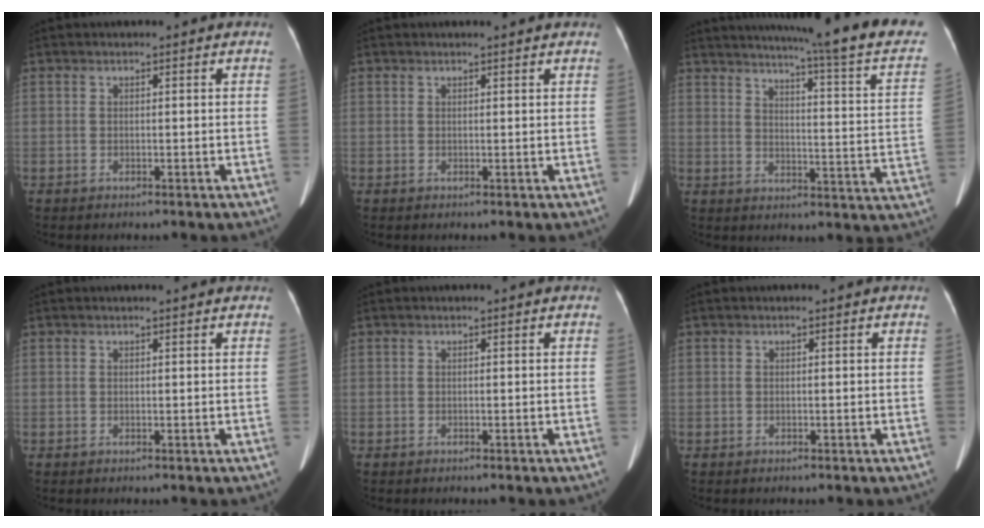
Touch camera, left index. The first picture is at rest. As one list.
[{"total": 1.3, "force": [1.2, -0.1, 0.5], "torque": [-0.008, 0.006, 0.015]}, {"total": 23.0, "force": [19.2, -0.5, 12.7], "torque": [-0.175, -0.055, 0.227]}, {"total": 1.0, "force": [0.9, -0.1, 0.4], "torque": [-0.007, 0.005, 0.012]}, {"total": 0.0}, {"total": 0.0}]